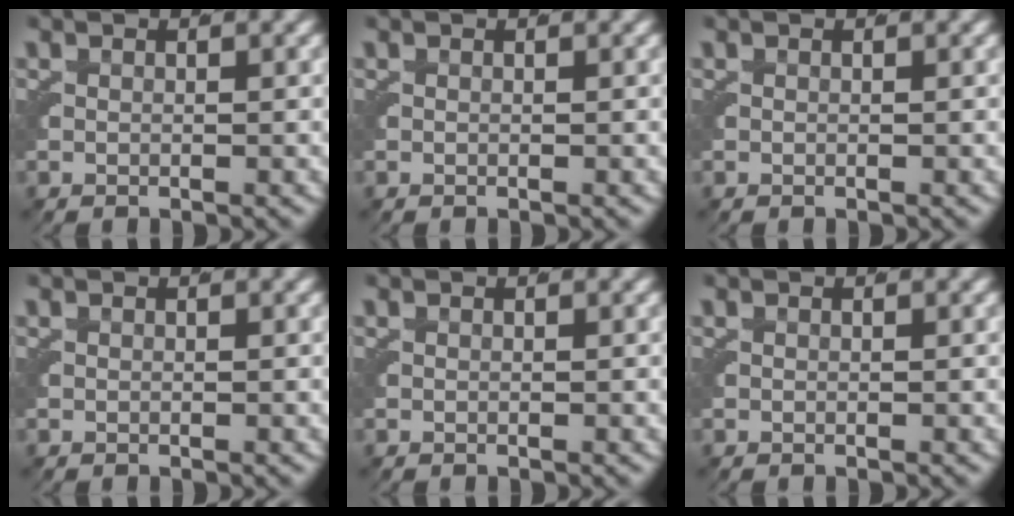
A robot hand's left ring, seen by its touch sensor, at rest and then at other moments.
{"total": 0.0}
{"total": 0.0}
{"total": 0.0}
{"total": 0.0}
{"total": 0.0}